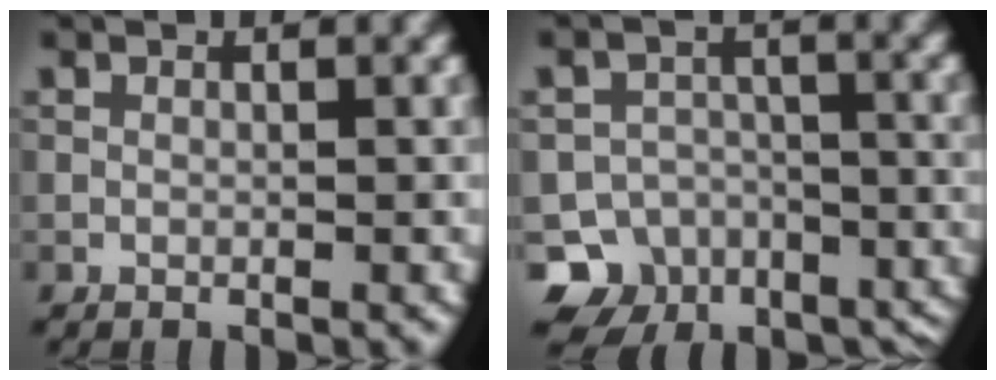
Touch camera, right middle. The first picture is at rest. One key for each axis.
{"total": 10.3, "fx": -7.1, "fy": 7.2, "fz": 1.8, "tx": -0.015, "ty": -0.009, "tz": -0.096}